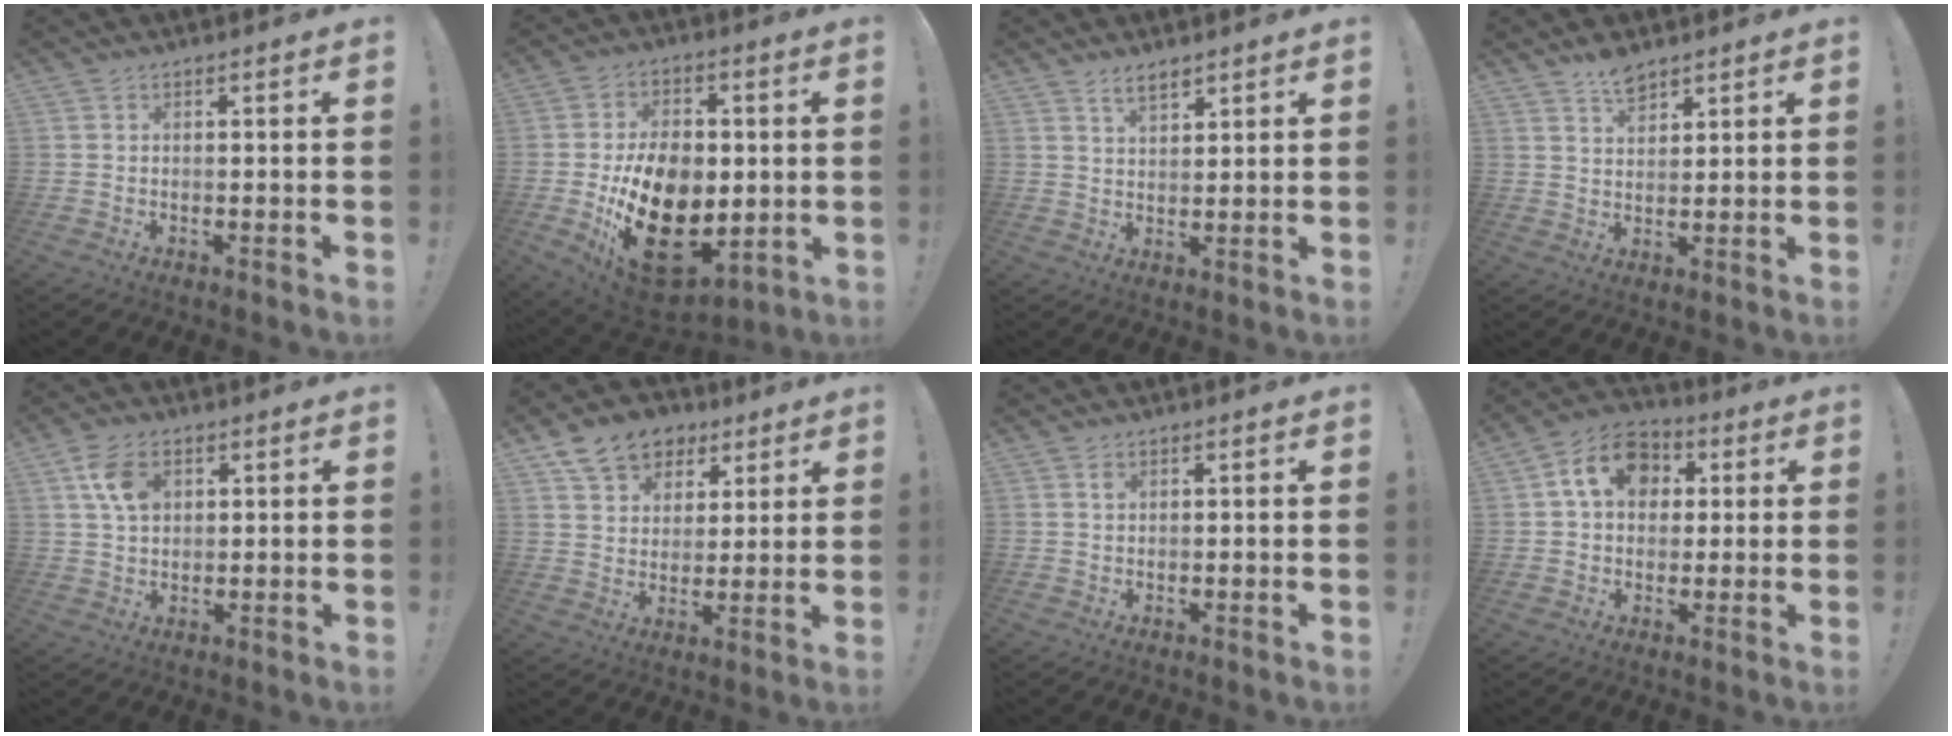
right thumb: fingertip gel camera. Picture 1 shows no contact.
{"total": 24.5, "force": [-4.2, 16.3, 17.8], "torque": [-0.293, 0.010, -0.046]}
{"total": 4.6, "force": [3.6, 1.9, 2.1], "torque": [-0.029, -0.022, 0.063]}
{"total": 5.8, "force": [4.6, 2.7, 2.3], "torque": [-0.033, -0.026, 0.082]}
{"total": 7.9, "force": [3.0, 5.3, 5.1], "torque": [-0.081, -0.001, 0.059]}
{"total": 12.7, "force": [7.6, 9.1, 4.4], "torque": [-0.071, -0.041, 0.149]}
{"total": 0.9, "force": [0.5, 0.6, 0.3], "torque": [-0.001, -0.001, 0.008]}
{"total": 13.3, "force": [4.3, 10.2, 7.5], "torque": [-0.118, 0.003, 0.085]}